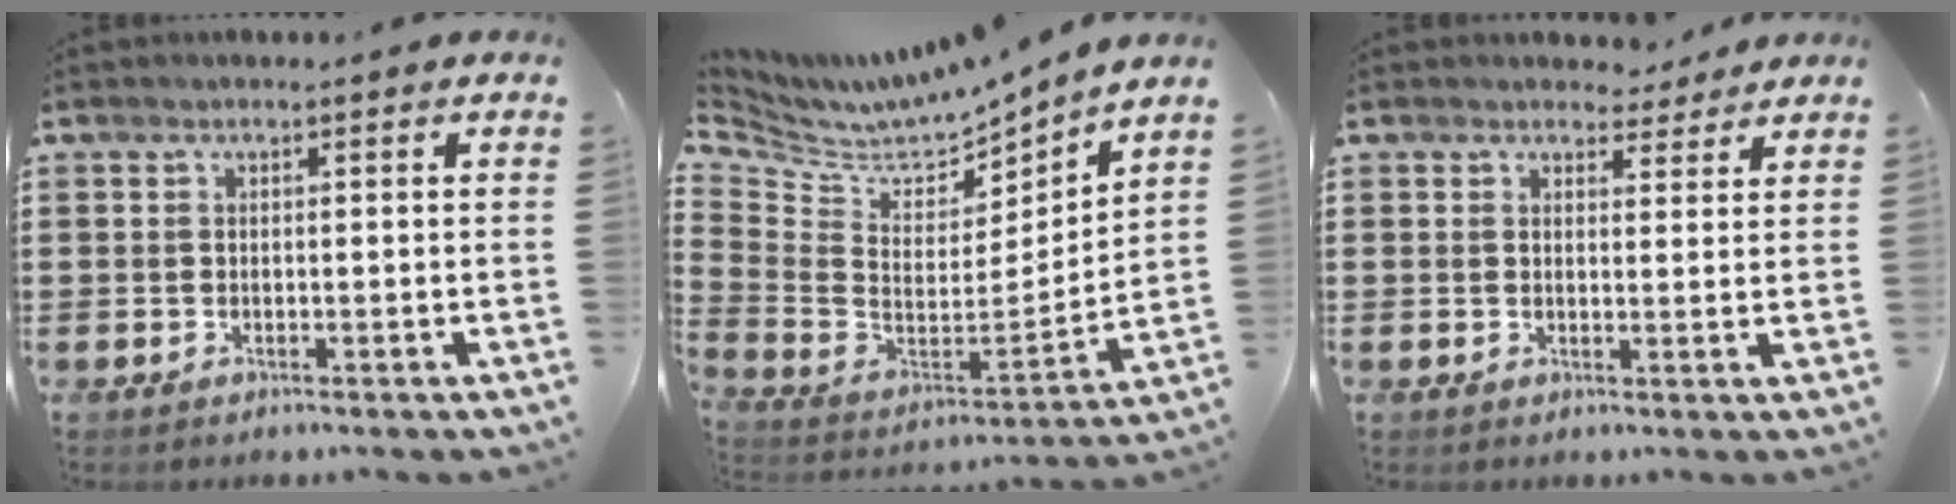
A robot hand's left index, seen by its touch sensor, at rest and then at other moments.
{"total": 6.3, "force": [6.2, 1.1, 0.7], "torque": [-0.058, -0.062, 0.102]}
{"total": 3.3, "force": [3.0, 1.2, 0.4], "torque": [-0.011, -0.008, 0.054]}